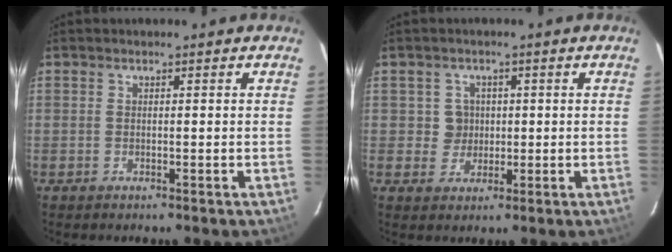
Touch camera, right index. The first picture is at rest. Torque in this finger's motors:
{"motor_torque": [0.37, 0.02, 0.02, 0.00]}